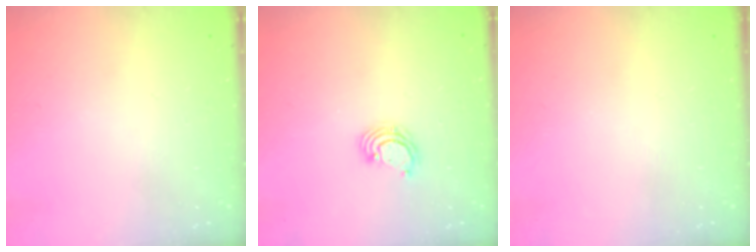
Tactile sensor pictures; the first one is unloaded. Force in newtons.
{"total": 3.2, "press": 3.2, "slide": 0.1}
{"total": 0.0}